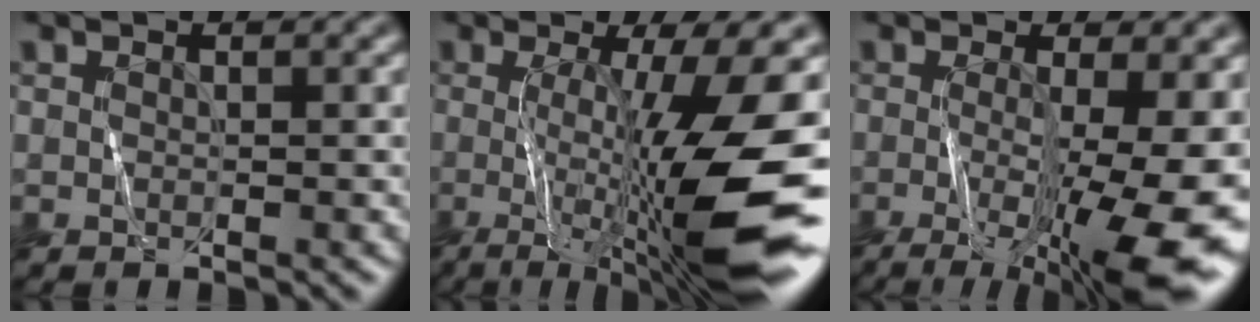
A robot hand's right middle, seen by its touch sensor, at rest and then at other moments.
{"total": 11.9, "force": [-1.5, 2.6, 11.5], "torque": [-0.189, -0.019, -0.019]}
{"total": 12.9, "force": [-2.8, 3.6, 12.1], "torque": [-0.173, -0.020, -0.028]}